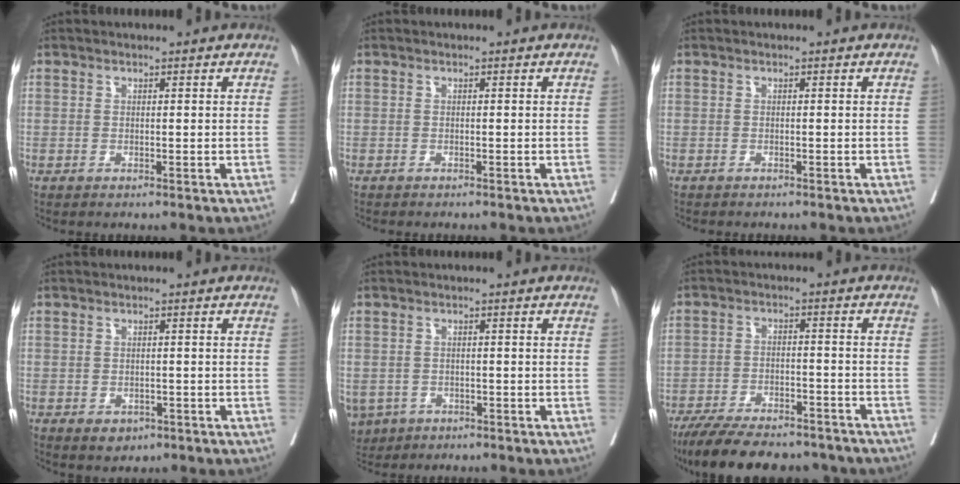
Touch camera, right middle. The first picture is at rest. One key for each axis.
{"total": 1.7, "fx": -1.5, "fy": 0.3, "fz": 0.7, "tx": -0.015, "ty": -0.005, "tz": -0.018}
{"total": 2.0, "fx": -1.8, "fy": 0.4, "fz": 0.8, "tx": -0.017, "ty": -0.005, "tz": -0.021}
{"total": 2.2, "fx": -1.1, "fy": 1.6, "fz": 1.1, "tx": -0.012, "ty": 0.000, "tz": -0.006}
{"total": 6.8, "fx": -3.5, "fy": 5.4, "fz": 2.1, "tx": -0.060, "ty": -0.002, "tz": -0.051}
{"total": 17.0, "fx": -14.5, "fy": 4.5, "fz": 7.5, "tx": -0.146, "ty": -0.008, "tz": -0.211}